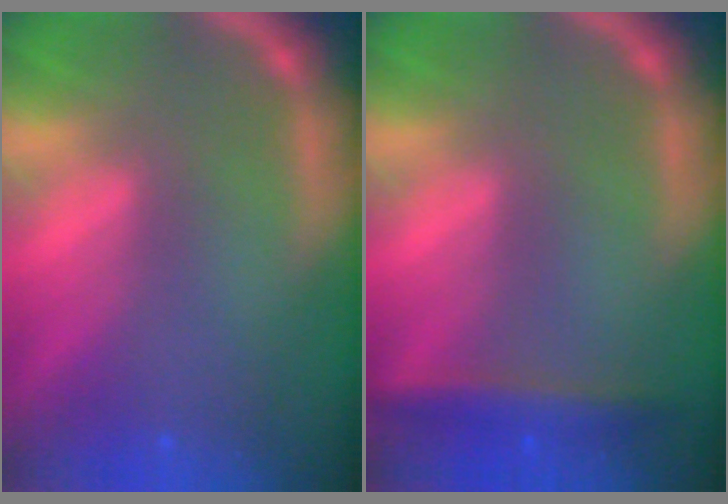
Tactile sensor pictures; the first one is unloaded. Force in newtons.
{"total": 2.9}